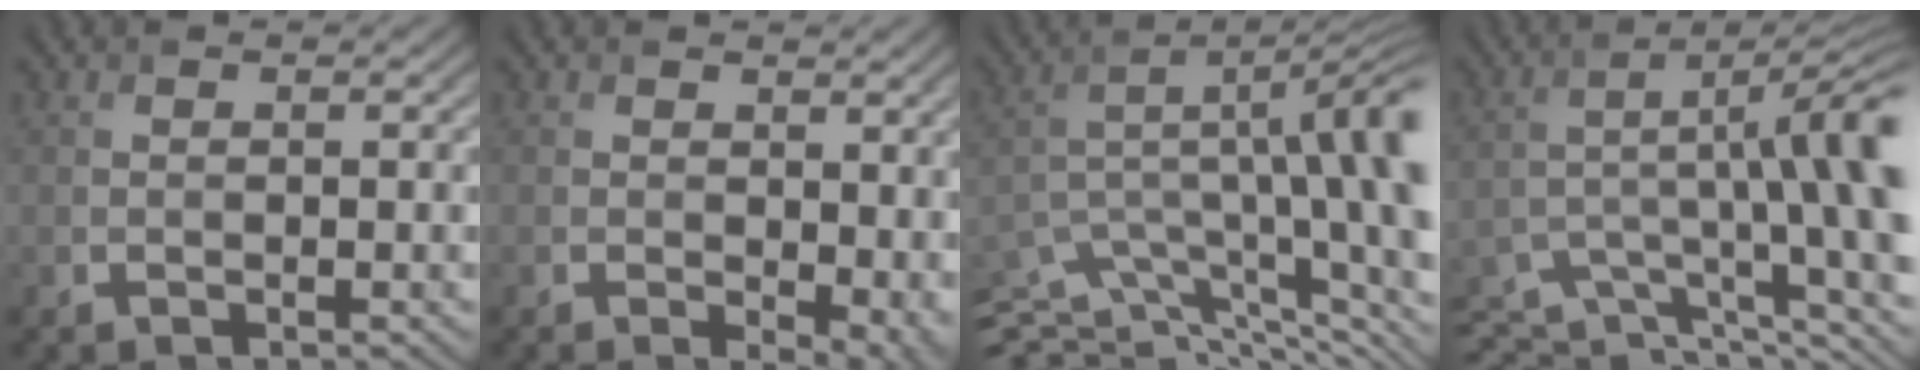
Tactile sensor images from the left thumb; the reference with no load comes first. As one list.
[{"total": 4.5, "force": [-0.2, 2.0, 4.0], "torque": [-0.052, -0.008, 0.009]}, {"total": 13.0, "force": [-4.3, 4.8, 11.3], "torque": [-0.198, -0.005, -0.063]}, {"total": 12.4, "force": [-6.3, 2.2, 10.4], "torque": [-0.163, 0.003, -0.097]}]